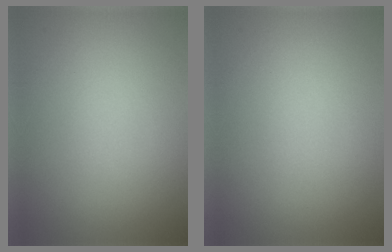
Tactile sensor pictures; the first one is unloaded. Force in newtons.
{"total": 0.0}